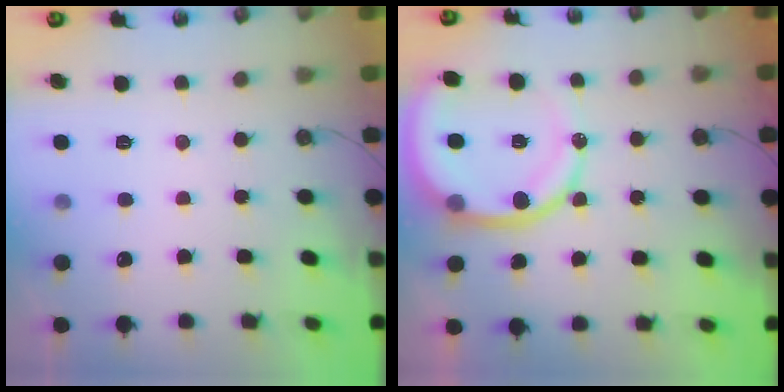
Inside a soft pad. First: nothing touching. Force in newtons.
{"total": 13.6, "press": 13.5, "slide": 1.8}